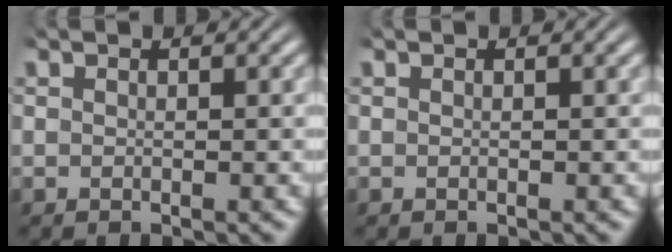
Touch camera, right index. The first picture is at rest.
{"total": 0.0}